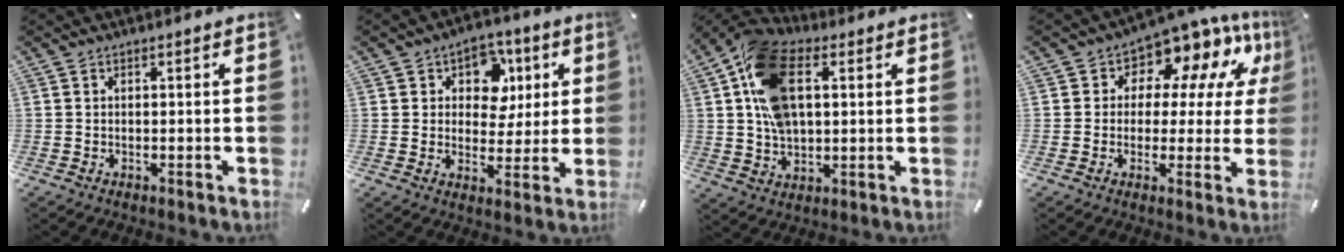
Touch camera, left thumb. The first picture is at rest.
{"total": 10.2, "force": [3.3, 8.5, 4.7], "torque": [-0.064, -0.012, 0.057]}
{"total": 16.8, "force": [4.3, 10.8, 12.2], "torque": [-0.256, 0.007, 0.078]}
{"total": 9.1, "force": [5.9, 5.7, 3.9], "torque": [-0.061, -0.057, 0.104]}